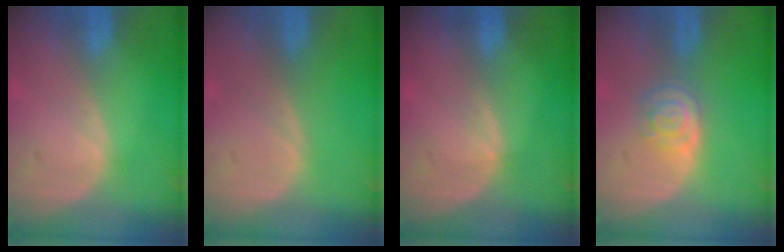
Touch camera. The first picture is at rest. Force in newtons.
{"total": 0.0}
{"total": 1.2, "press": 0.7, "slide": 0.9}
{"total": 4.1, "press": 3.8, "slide": 1.5}